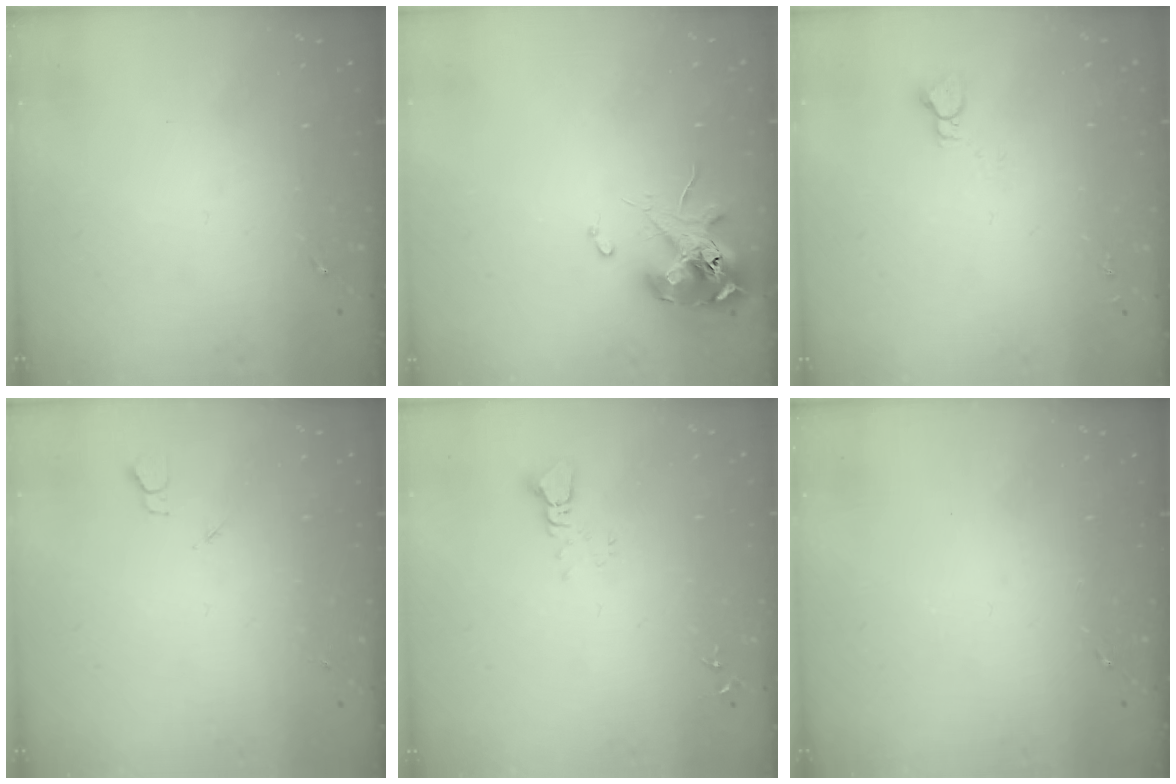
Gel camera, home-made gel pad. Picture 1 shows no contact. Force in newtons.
{"total": 11.1, "press": 11.0, "slide": 1.6}
{"total": 3.9, "press": 3.9, "slide": 0.4}
{"total": 2.7, "press": 2.6, "slide": 0.3}
{"total": 2.5, "press": 2.5, "slide": 0.1}
{"total": 0.0}